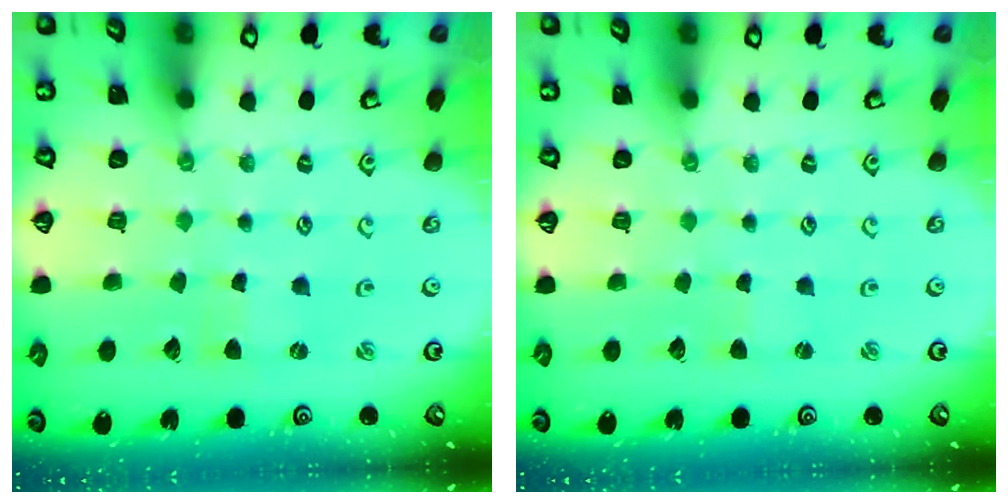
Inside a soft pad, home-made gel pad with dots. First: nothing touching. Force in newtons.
{"total": 0.0}